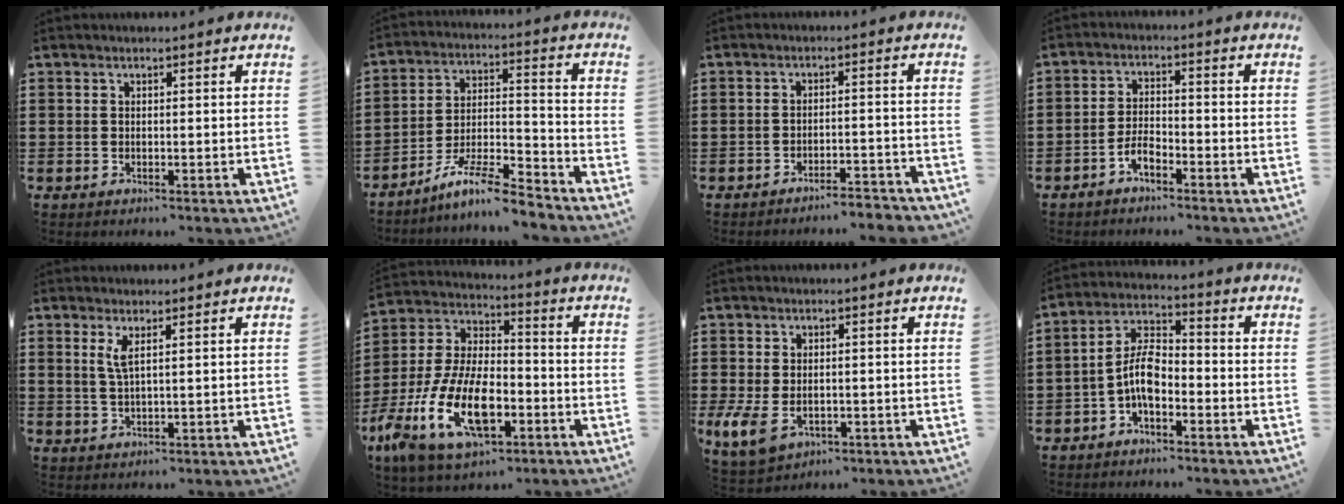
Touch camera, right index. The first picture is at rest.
{"total": 9.4, "force": [-8.2, 0.8, 4.6], "torque": [-0.081, 0.015, -0.160]}
{"total": 3.4, "force": [-3.3, -0.1, 0.6], "torque": [-0.014, -0.001, -0.070]}
{"total": 3.3, "force": [-2.5, 1.1, 2.0], "torque": [-0.052, 0.003, -0.053]}
{"total": 2.5, "force": [1.1, 0.2, 2.3], "torque": [-0.049, -0.001, 0.018]}
{"total": 15.7, "force": [-6.7, 7.8, 11.8], "torque": [-0.273, 0.005, -0.123]}
{"total": 4.4, "force": [-1.3, 2.6, 3.3], "torque": [-0.088, -0.005, -0.030]}
{"total": 7.0, "force": [-2.6, 3.4, 5.6], "torque": [-0.133, 0.006, -0.057]}